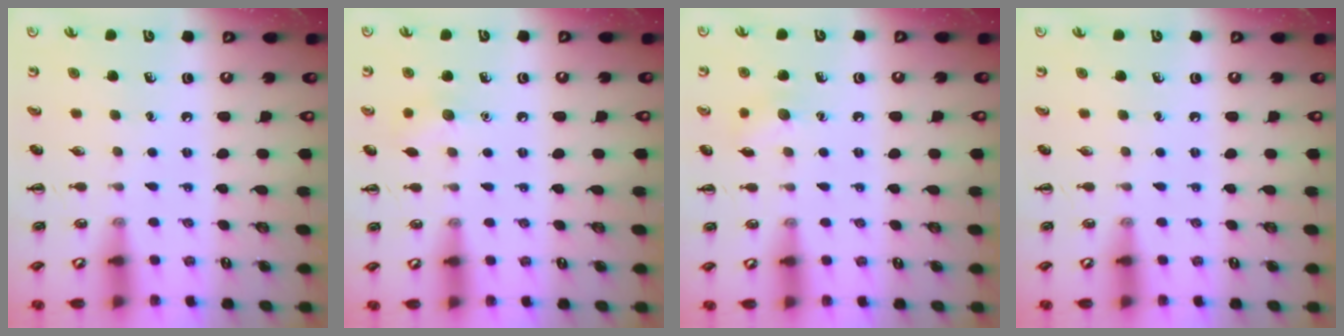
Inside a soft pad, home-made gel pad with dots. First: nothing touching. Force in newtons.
{"total": 6.9, "press": 6.7, "slide": 1.8}
{"total": 6.6, "press": 6.3, "slide": 1.7}
{"total": 0.0}